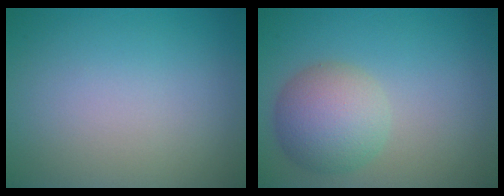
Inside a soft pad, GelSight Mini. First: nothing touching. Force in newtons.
{"total": 5.2, "press": 5.2, "slide": 0.3}